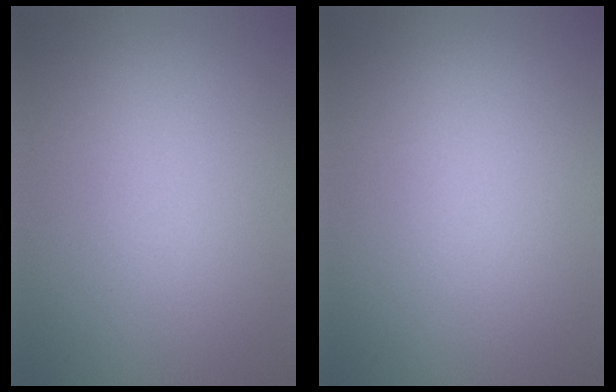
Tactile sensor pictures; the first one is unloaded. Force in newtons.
{"total": 0.0}